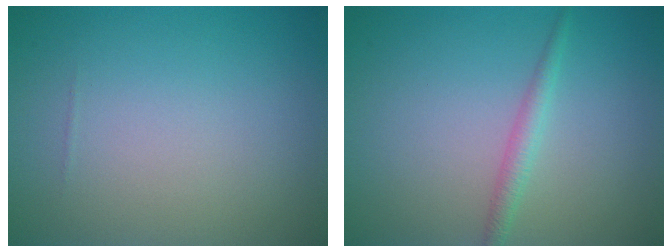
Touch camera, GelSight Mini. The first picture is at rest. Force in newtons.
{"total": 1.6, "press": 1.6, "slide": 0.1}